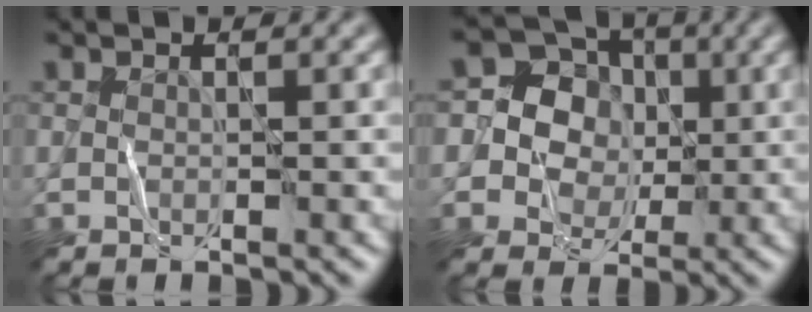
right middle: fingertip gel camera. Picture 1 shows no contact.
{"total": 5.1, "force": [0.2, 4.7, 1.7], "torque": [-0.015, 0.015, -0.011]}